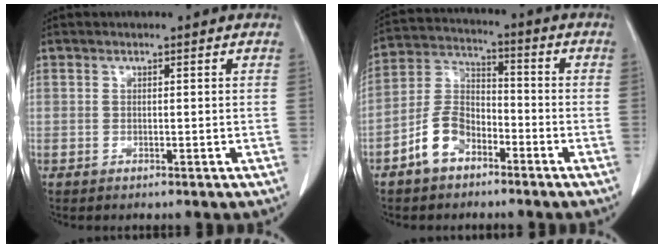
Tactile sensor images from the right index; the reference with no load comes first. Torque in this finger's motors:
{"motor_torque": [0.43, -0.43, -0.04, -0.05]}